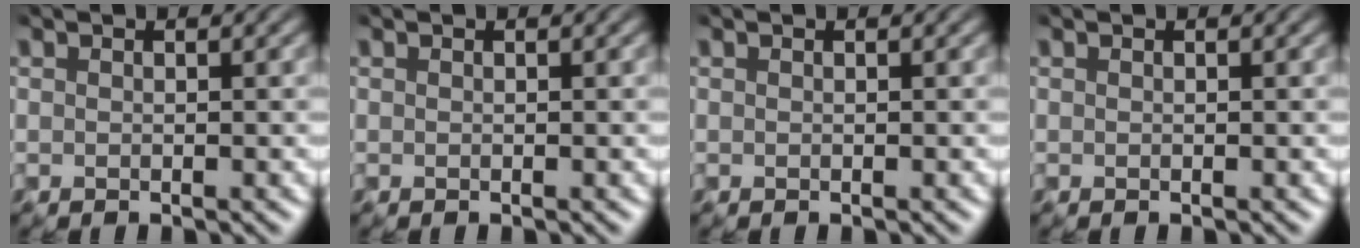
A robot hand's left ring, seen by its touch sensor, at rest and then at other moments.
{"total": 0.0}
{"total": 0.0}
{"total": 0.0}